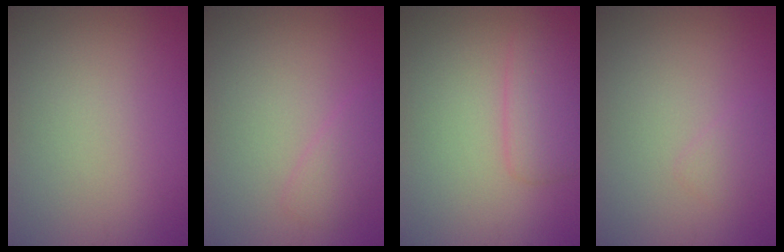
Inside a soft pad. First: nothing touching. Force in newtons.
{"total": 1.6, "press": 1.6, "slide": 0.2}
{"total": 2.8, "press": 2.8, "slide": 0.2}
{"total": 0.9, "press": 0.9, "slide": 0.0}